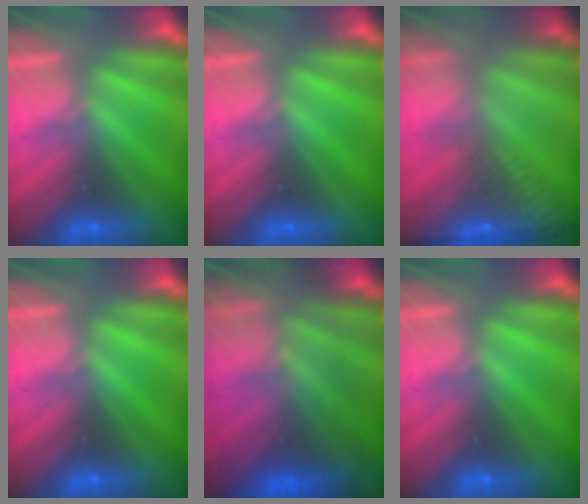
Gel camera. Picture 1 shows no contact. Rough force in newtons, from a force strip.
{"total": 0.0}
{"total": 8.8}
{"total": 0.0}
{"total": 8.7}
{"total": 0.0}